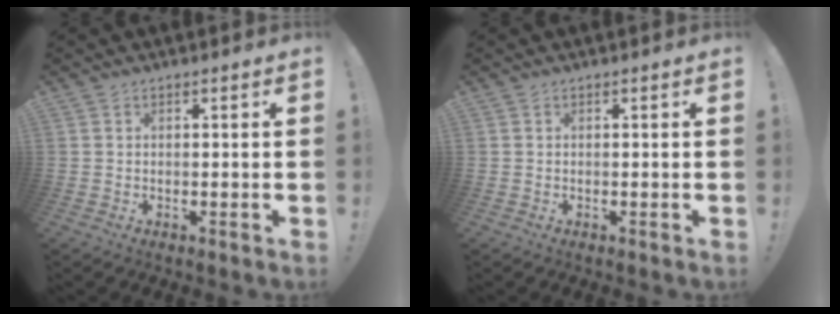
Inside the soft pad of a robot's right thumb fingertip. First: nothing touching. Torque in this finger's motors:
{"motor_torque": [0.00, 0.00, 0.00, 0.00, 0.00]}